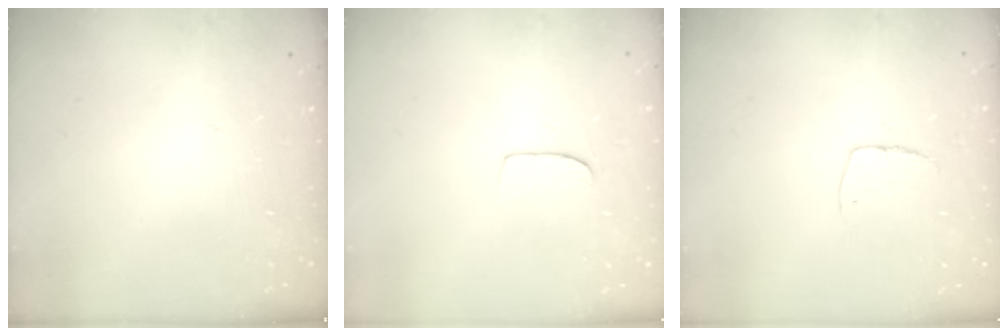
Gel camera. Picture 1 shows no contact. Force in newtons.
{"total": 6.4, "press": 6.3, "slide": 0.4}
{"total": 6.0, "press": 6.0, "slide": 0.3}